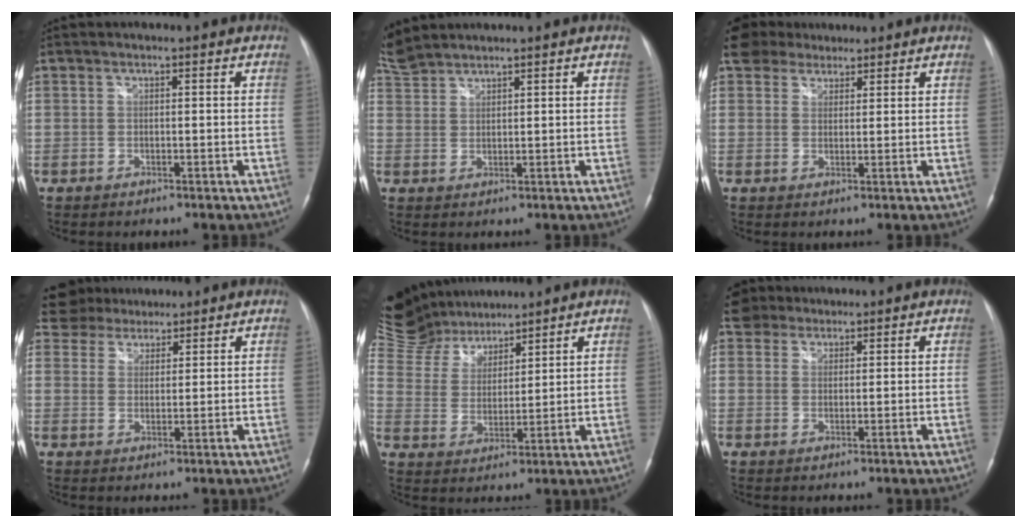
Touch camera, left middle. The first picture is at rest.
{"total": 5.5, "force": [5.4, 0.9, 1.0], "torque": [-0.035, 0.019, 0.112]}
{"total": 5.6, "force": [4.6, 3.0, 1.0], "torque": [-0.023, 0.024, 0.083]}
{"total": 7.8, "force": [7.2, 2.7, 1.0], "torque": [-0.023, 0.028, 0.125]}
{"total": 14.9, "force": [13.5, 5.3, 3.5], "torque": [-0.097, 0.036, 0.257]}
{"total": 4.0, "force": [3.3, 2.2, 0.0], "torque": [-0.005, 0.021, 0.058]}